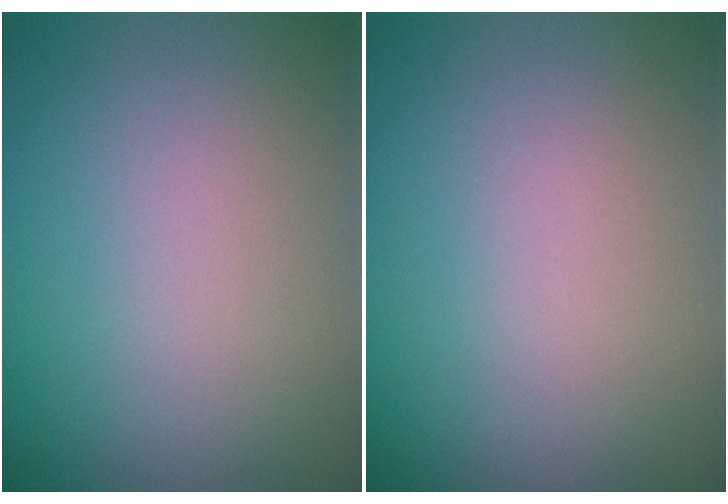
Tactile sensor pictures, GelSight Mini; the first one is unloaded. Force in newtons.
{"total": 0.0}